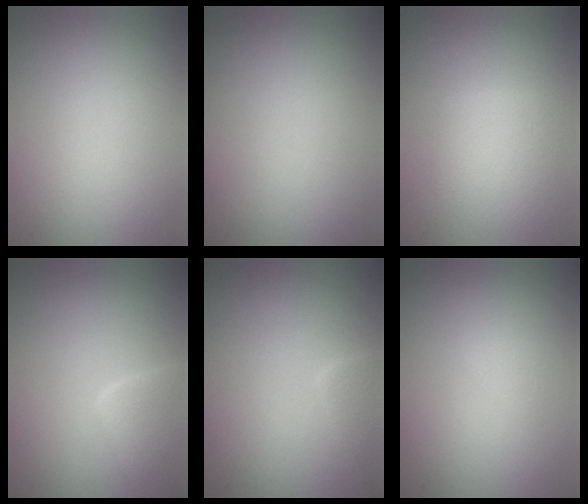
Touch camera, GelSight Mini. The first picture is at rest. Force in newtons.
{"total": 0.0}
{"total": 2.3, "press": 2.3, "slide": 0.1}
{"total": 3.6, "press": 3.6, "slide": 0.1}
{"total": 2.2, "press": 2.2, "slide": 0.2}
{"total": 0.7, "press": 0.7, "slide": 0.1}